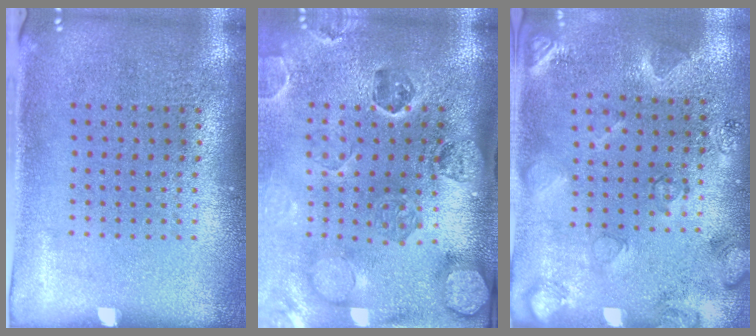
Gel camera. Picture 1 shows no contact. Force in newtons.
{"total": 2.9, "press": 2.7, "slide": 0.9}
{"total": 2.1, "press": 2.0, "slide": 0.8}